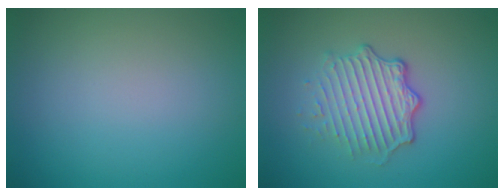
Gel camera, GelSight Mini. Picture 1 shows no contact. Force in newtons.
{"total": 4.7, "press": 3.3, "slide": 3.3}